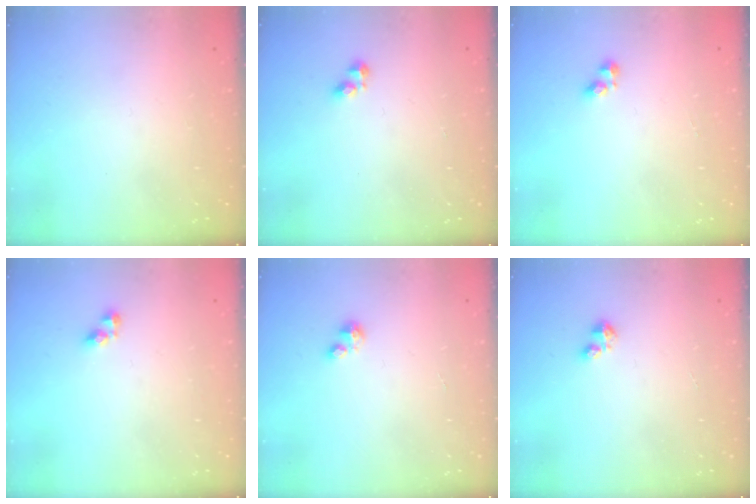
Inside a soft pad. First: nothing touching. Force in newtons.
{"total": 3.2, "press": 3.1, "slide": 0.4}
{"total": 3.0, "press": 2.9, "slide": 0.6}
{"total": 4.2, "press": 4.1, "slide": 0.6}
{"total": 1.7, "press": 1.7, "slide": 0.4}
{"total": 1.6, "press": 1.6, "slide": 0.3}